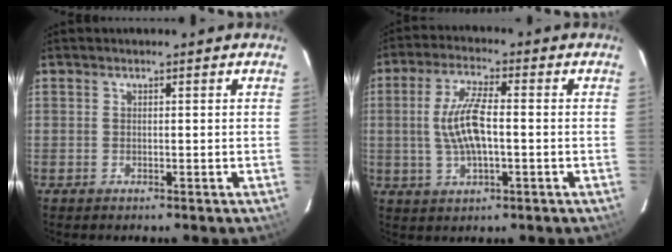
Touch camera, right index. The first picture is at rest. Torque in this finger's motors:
{"motor_torque": [0.45, -0.01, 0.60, 0.13]}